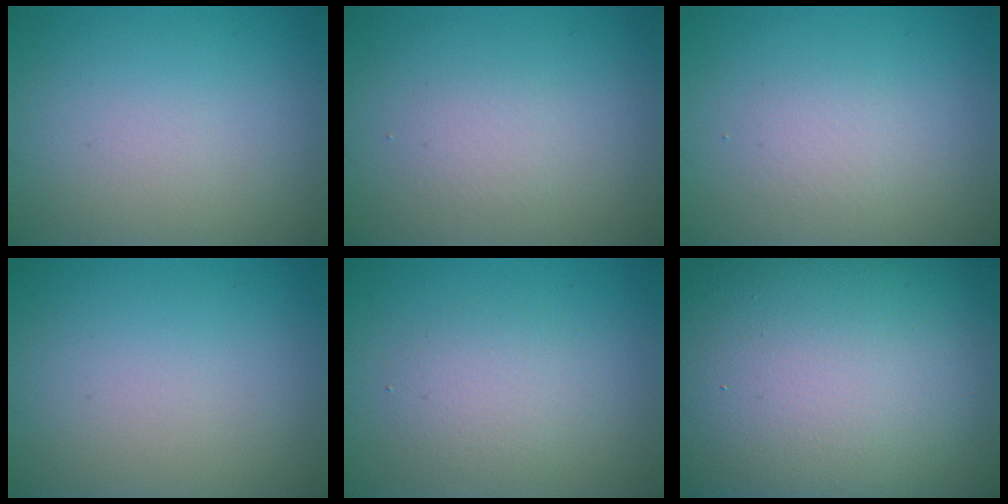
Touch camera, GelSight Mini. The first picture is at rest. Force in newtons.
{"total": 1.4, "press": 1.4, "slide": 0.1}
{"total": 1.4, "press": 1.4, "slide": 0.1}
{"total": 0.0}
{"total": 2.4, "press": 2.4, "slide": 0.3}
{"total": 23.4, "press": 23.3, "slide": 1.2}